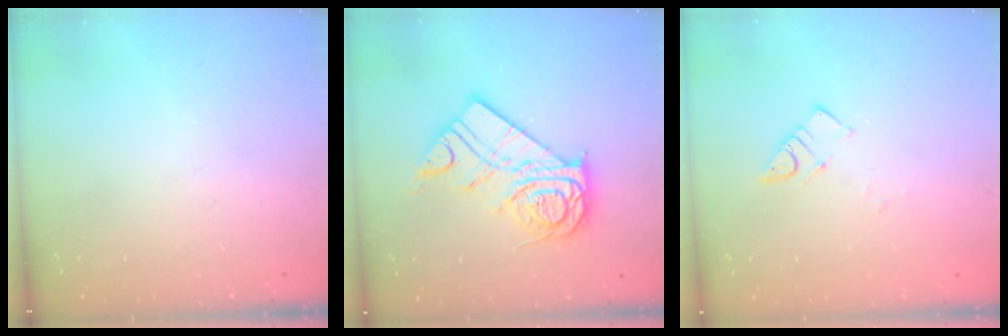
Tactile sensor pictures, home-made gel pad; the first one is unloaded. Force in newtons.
{"total": 16.1, "press": 16.1, "slide": 1.4}
{"total": 3.9, "press": 3.9, "slide": 0.5}